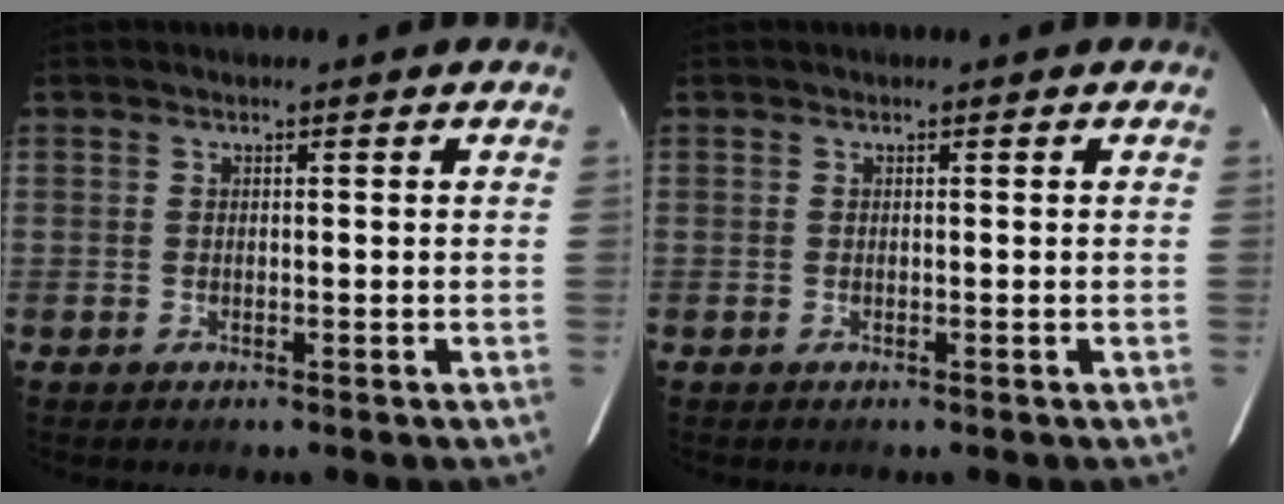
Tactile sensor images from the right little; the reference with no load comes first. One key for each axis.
{"total": 0.0}